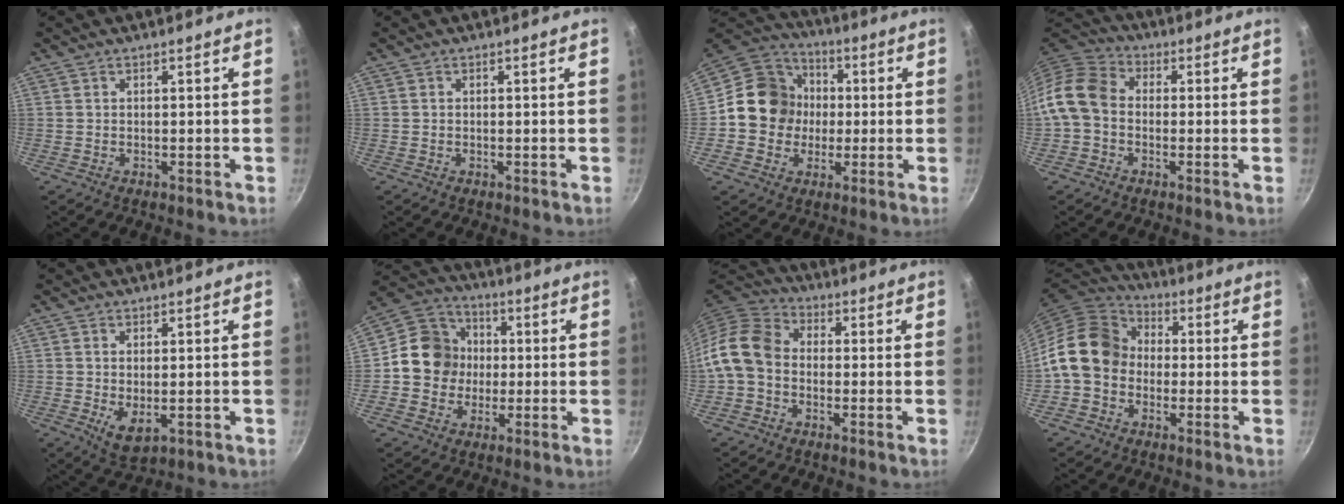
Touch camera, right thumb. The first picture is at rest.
{"total": 0.0}
{"total": 14.5, "force": [-0.1, 13.1, 6.2], "torque": [-0.075, 0.029, -0.017]}
{"total": 9.5, "force": [-1.0, 7.4, 5.9], "torque": [-0.098, 0.029, -0.043]}
{"total": 4.9, "force": [-0.3, 2.5, 4.2], "torque": [-0.069, -0.018, 0.003]}
{"total": 12.3, "force": [-0.2, 11.2, 5.1], "torque": [-0.051, 0.024, -0.023]}
{"total": 10.5, "force": [-1.3, 8.2, 6.4], "torque": [-0.104, 0.030, -0.049]}
{"total": 13.6, "force": [-0.6, 11.3, 7.6], "torque": [-0.107, 0.035, -0.030]}